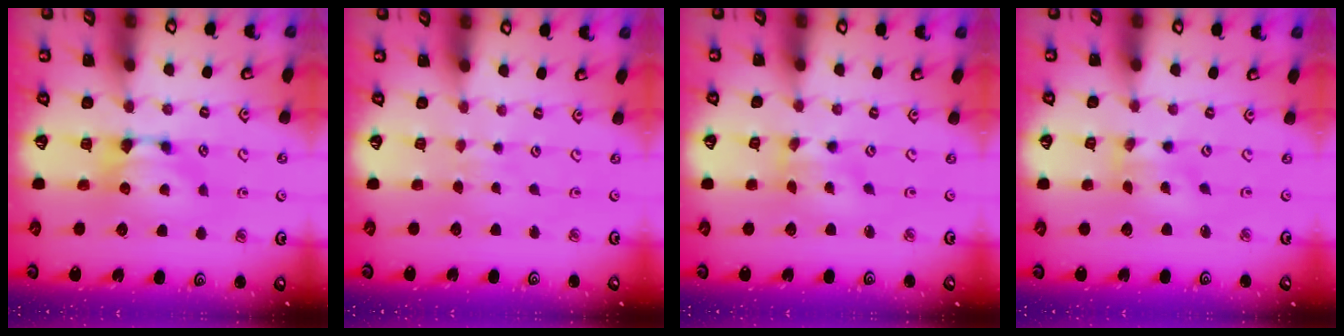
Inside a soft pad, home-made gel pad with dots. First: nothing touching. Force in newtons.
{"total": 4.6, "press": 4.6, "slide": 0.1}
{"total": 1.5, "press": 1.1, "slide": 1.0}
{"total": 2.2, "press": 2.0, "slide": 1.0}